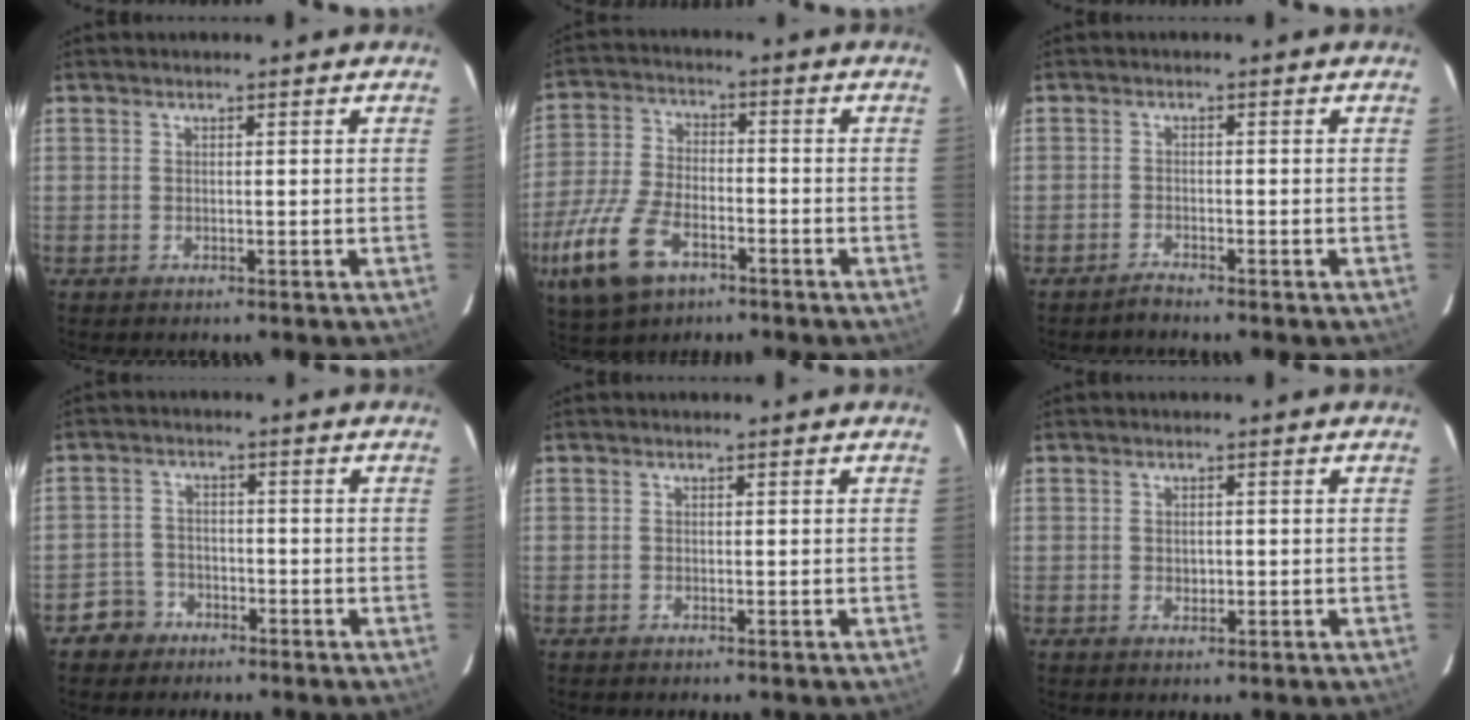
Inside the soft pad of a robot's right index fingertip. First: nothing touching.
{"total": 15.2, "force": [-7.9, 8.1, 10.1], "torque": [-0.242, -0.020, -0.148]}
{"total": 1.4, "force": [-1.4, -0.1, 0.1], "torque": [-0.004, -0.002, -0.029]}
{"total": 4.5, "force": [-3.0, 3.5, 0.0], "torque": [-0.006, 0.018, -0.055]}
{"total": 0.0}
{"total": 1.4, "force": [-0.1, 1.1, 0.8], "torque": [-0.013, 0.003, -0.001]}